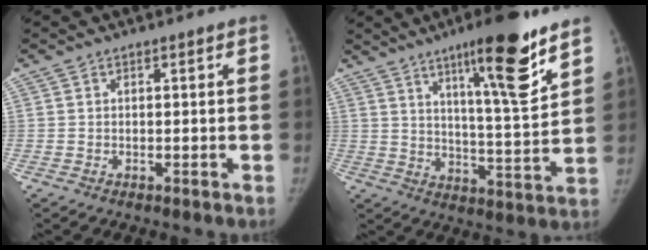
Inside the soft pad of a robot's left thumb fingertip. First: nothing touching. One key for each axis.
{"total": 16.4, "fx": 9.9, "fy": 2.4, "fz": 12.9, "tx": -0.178, "ty": -0.063, "tz": 0.156}